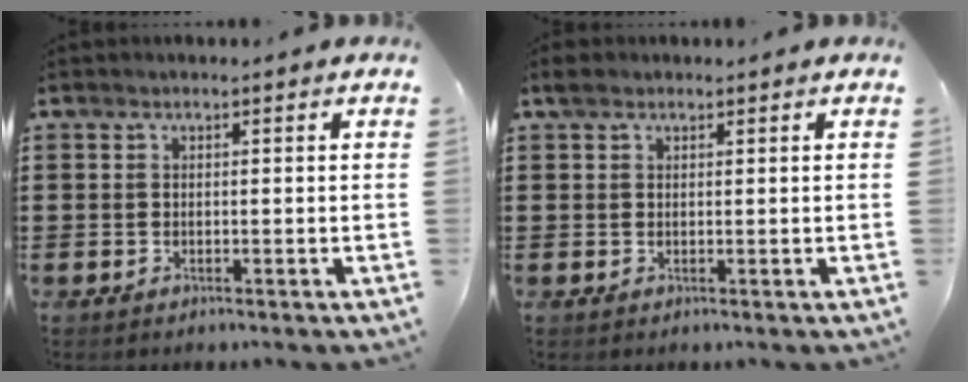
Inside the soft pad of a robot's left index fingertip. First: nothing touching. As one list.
[{"total": 1.3, "force": [0.8, 0.8, 0.7], "torque": [-0.016, 0.006, 0.014]}]